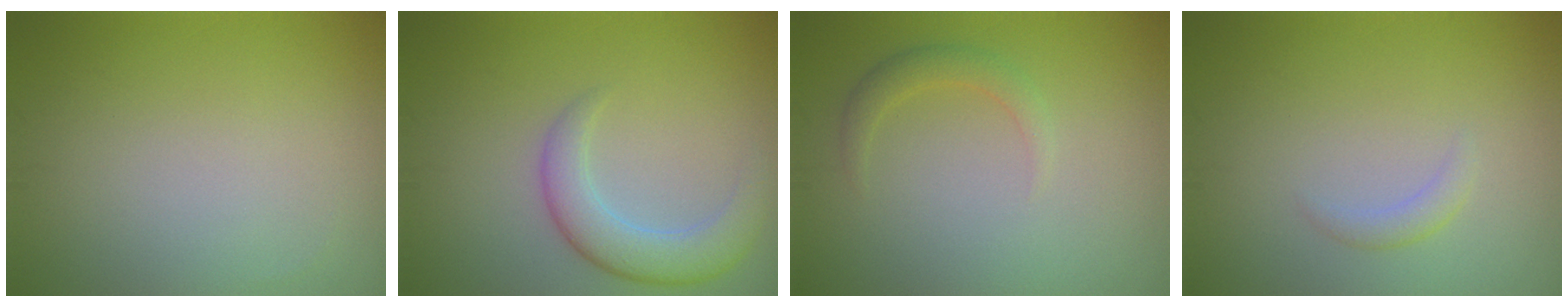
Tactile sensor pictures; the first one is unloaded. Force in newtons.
{"total": 4.1, "press": 4.1, "slide": 0.2}
{"total": 1.6, "press": 1.6, "slide": 0.1}
{"total": 1.1, "press": 1.1, "slide": 0.1}